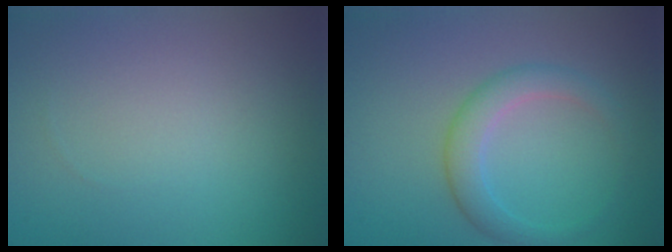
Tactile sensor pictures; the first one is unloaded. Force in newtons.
{"total": 2.9, "press": 2.9, "slide": 0.1}